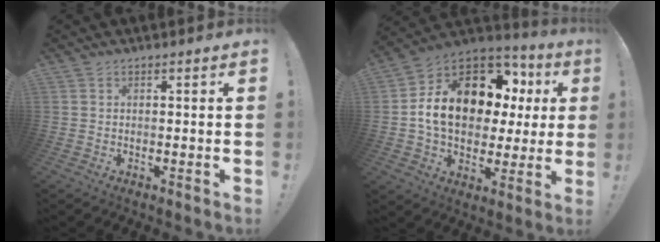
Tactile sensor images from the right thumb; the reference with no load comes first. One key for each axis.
{"total": 18.1, "fx": 4.4, "fy": 12.5, "fz": 12.3, "tx": -0.196, "ty": -0.011, "tz": 0.095}